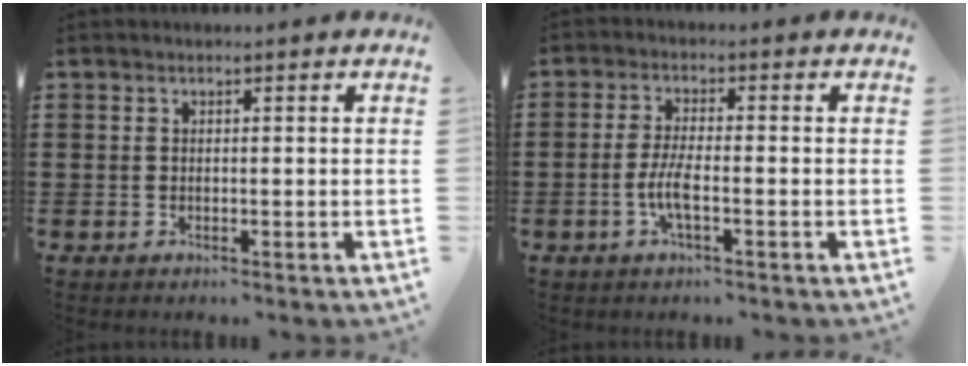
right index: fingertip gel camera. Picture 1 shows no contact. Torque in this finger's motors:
{"motor_torque": [2.14, 0.00, 0.40, 0.05]}